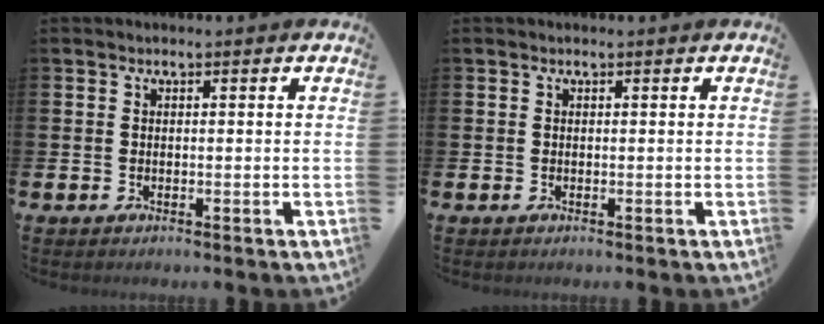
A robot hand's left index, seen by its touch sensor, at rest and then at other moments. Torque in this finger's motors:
{"motor_torque": [0.02, -0.04, -0.02, 0.02]}